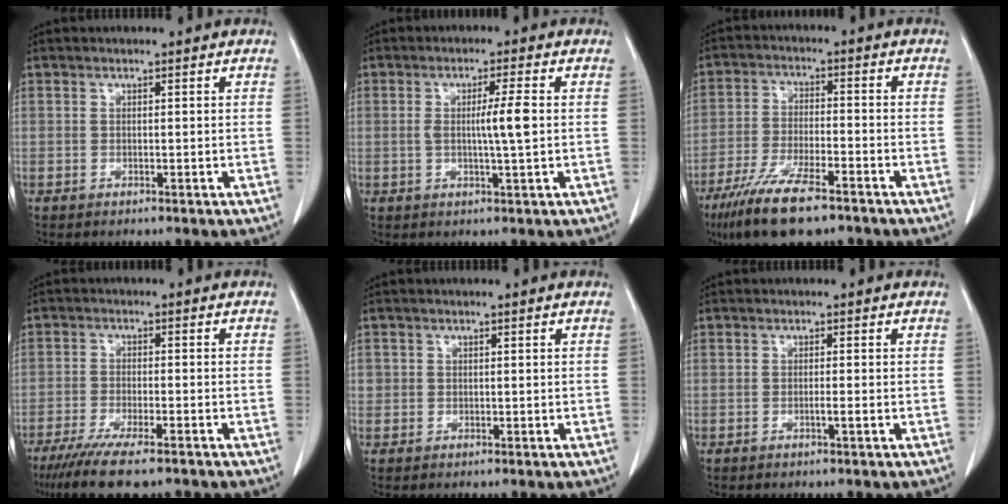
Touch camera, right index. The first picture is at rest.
{"total": 4.7, "force": [0.1, -0.3, 4.7], "torque": [-0.081, -0.004, 0.001]}
{"total": 12.3, "force": [-8.6, 2.7, 8.4], "torque": [-0.157, -0.025, -0.150]}
{"total": 10.6, "force": [-8.1, 1.6, 6.6], "torque": [-0.103, -0.022, -0.128]}
{"total": 0.9, "force": [0.0, 0.9, 0.0], "torque": [0.009, 0.004, 0.000]}
{"total": 1.0, "force": [-0.4, -0.2, 0.8], "torque": [-0.017, 0.000, -0.006]}